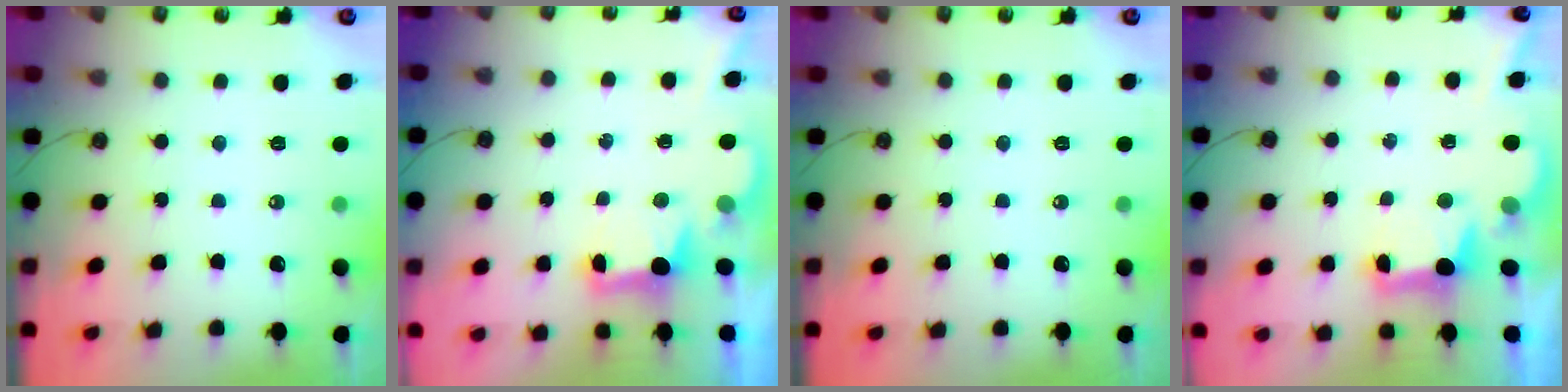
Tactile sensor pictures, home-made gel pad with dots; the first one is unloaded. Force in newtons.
{"total": 2.4, "press": 2.3, "slide": 0.7}
{"total": 0.0}
{"total": 2.9, "press": 2.8, "slide": 0.9}